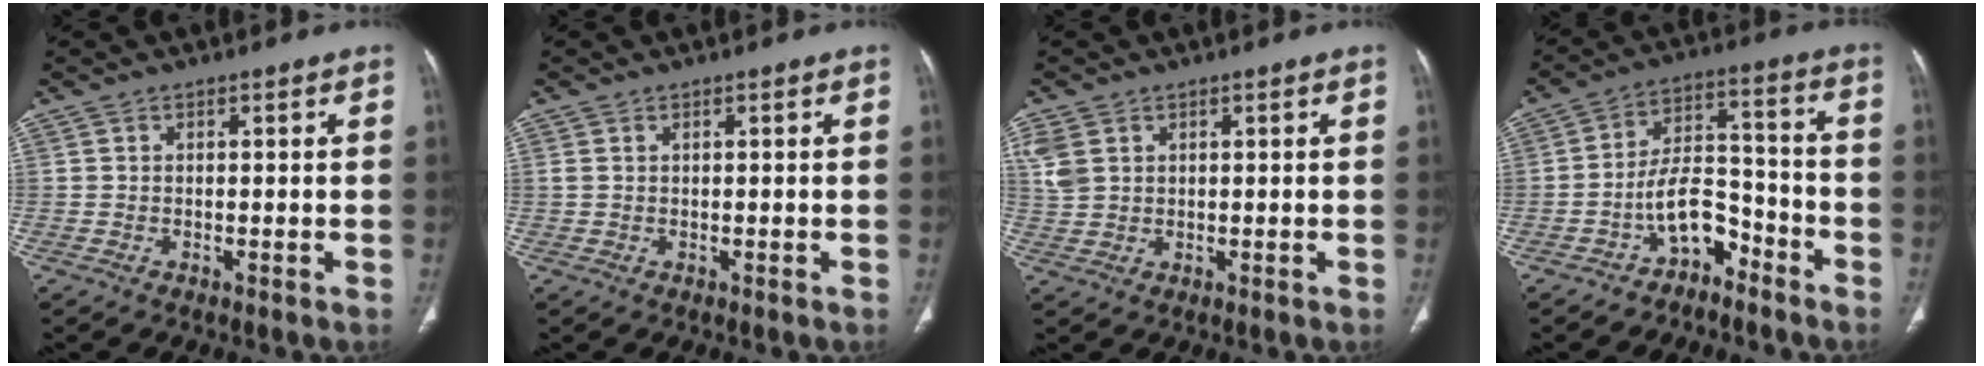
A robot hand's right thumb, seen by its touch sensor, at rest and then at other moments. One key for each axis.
{"total": 0.7, "fx": 0.4, "fy": 0.4, "fz": 0.5, "tx": -0.012, "ty": 0.009, "tz": 0.013}
{"total": 4.1, "fx": 1.7, "fy": 2.9, "fz": 2.3, "tx": -0.055, "ty": 0.003, "tz": 0.045}
{"total": 8.6, "fx": -5.3, "fy": 4.8, "fz": 4.7, "tx": -0.061, "ty": 0.076, "tz": -0.097}